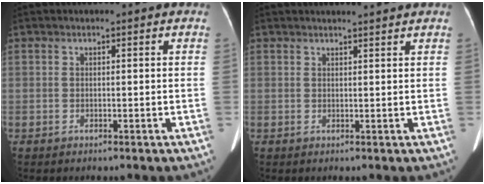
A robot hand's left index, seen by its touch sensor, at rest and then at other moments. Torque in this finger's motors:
{"motor_torque": [0.15, -0.20, 0.00, 0.04]}